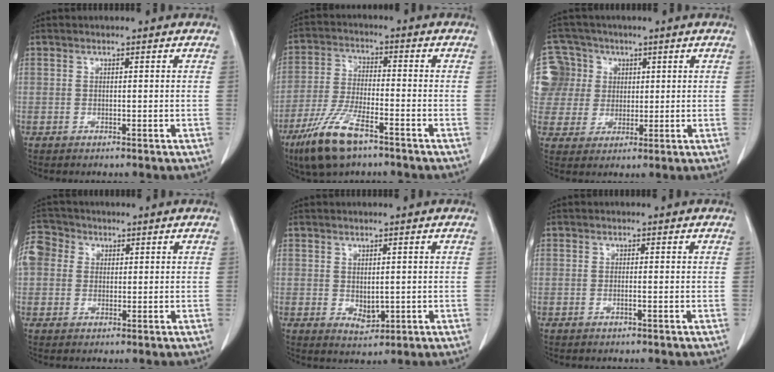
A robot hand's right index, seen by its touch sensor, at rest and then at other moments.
{"total": 10.7, "force": [-6.9, 2.6, 7.8], "torque": [-0.167, -0.020, -0.126]}
{"total": 12.7, "force": [3.2, 12.1, 1.9], "torque": [-0.074, 0.050, 0.078]}
{"total": 8.3, "force": [2.0, 7.4, 3.2], "torque": [-0.093, 0.030, 0.037]}
{"total": 2.9, "force": [-0.1, 1.7, 2.4], "torque": [-0.037, -0.009, 0.009]}
{"total": 0.8, "force": [-0.3, 0.0, 0.7], "torque": [-0.016, 0.000, -0.004]}